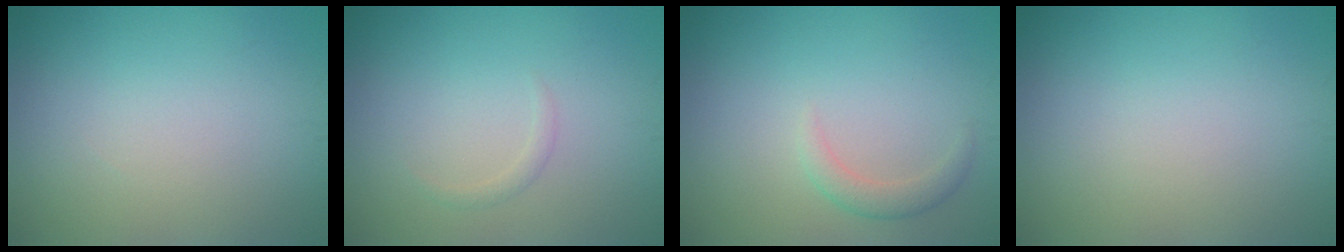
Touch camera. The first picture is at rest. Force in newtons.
{"total": 0.8, "press": 0.8, "slide": 0.0}
{"total": 1.6, "press": 1.6, "slide": 0.1}
{"total": 0.0}